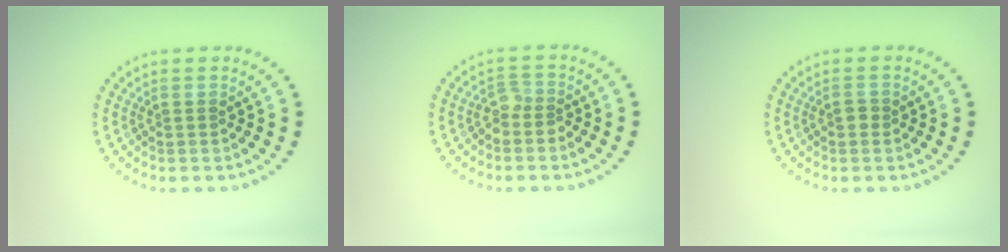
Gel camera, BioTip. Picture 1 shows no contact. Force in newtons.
{"total": 1.7, "press": 1.3, "slide": 1.1}
{"total": 0.9, "press": 0.9, "slide": 0.0}